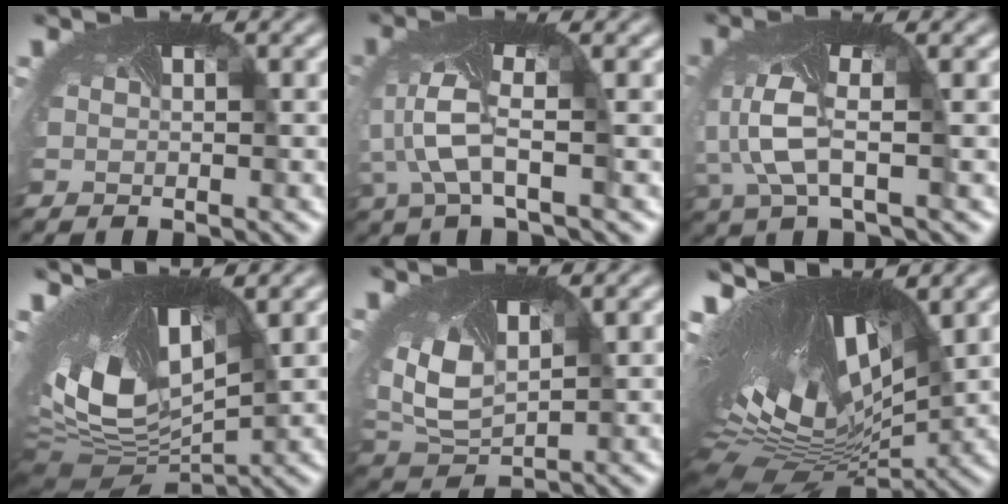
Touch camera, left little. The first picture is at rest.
{"total": 4.1, "force": [-1.4, 1.2, 3.7], "torque": [-0.122, -0.012, -0.025]}
{"total": 4.3, "force": [-1.0, 1.8, 3.8], "torque": [-0.130, -0.012, -0.013]}
{"total": 16.1, "force": [1.7, 8.3, 13.8], "torque": [-0.275, 0.003, 0.062]}
{"total": 5.7, "force": [1.4, 3.7, 4.1], "torque": [-0.109, -0.017, 0.038]}
{"total": 18.2, "force": [1.9, 8.7, 15.9], "torque": [-0.290, 0.000, 0.049]}